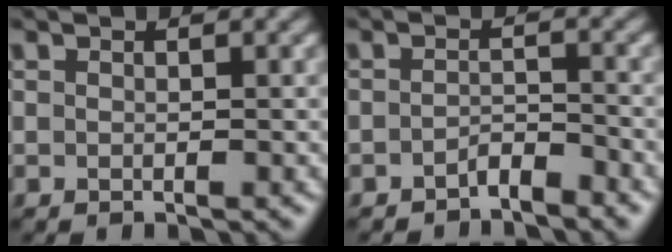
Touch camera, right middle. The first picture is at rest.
{"total": 1.6, "force": [-1.3, 0.3, 0.7], "torque": [-0.013, 0.006, -0.025]}